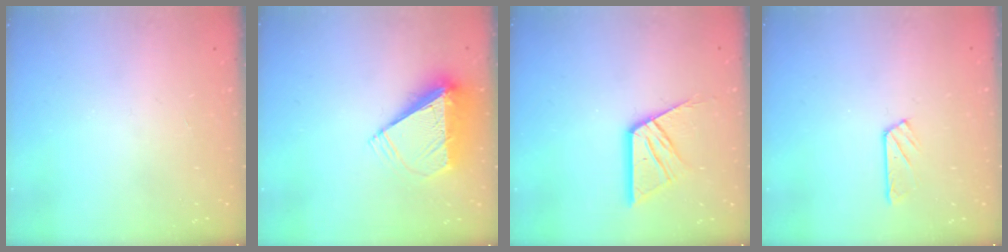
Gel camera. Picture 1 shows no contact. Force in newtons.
{"total": 9.3, "press": 9.2, "slide": 1.4}
{"total": 12.2, "press": 12.2, "slide": 1.2}
{"total": 3.6, "press": 3.5, "slide": 0.5}